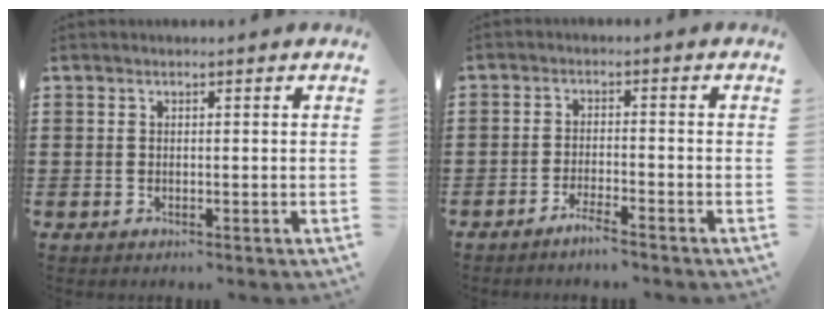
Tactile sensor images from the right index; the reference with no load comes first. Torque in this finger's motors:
{"motor_torque": [1.16, 0.98, 0.07, 0.00]}